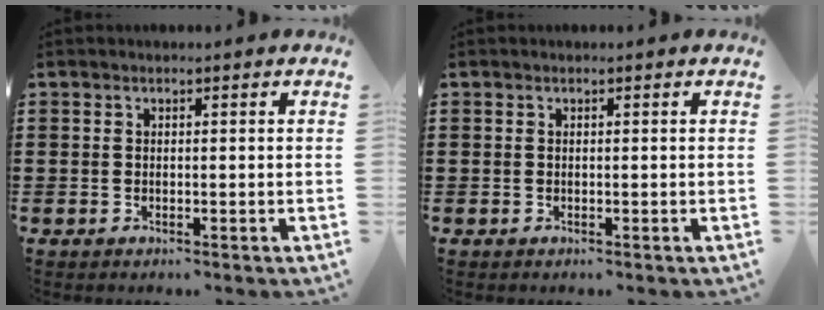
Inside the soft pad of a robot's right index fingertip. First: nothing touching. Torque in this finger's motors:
{"motor_torque": [0.92, 1.22, 0.00, 0.01]}